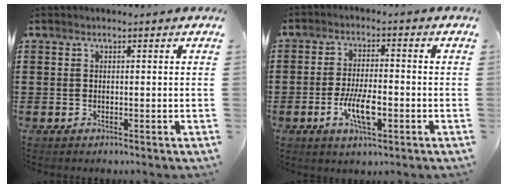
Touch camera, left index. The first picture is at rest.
{"total": 7.1, "force": [-2.5, 2.3, 6.3], "torque": [-0.127, -0.006, -0.046]}